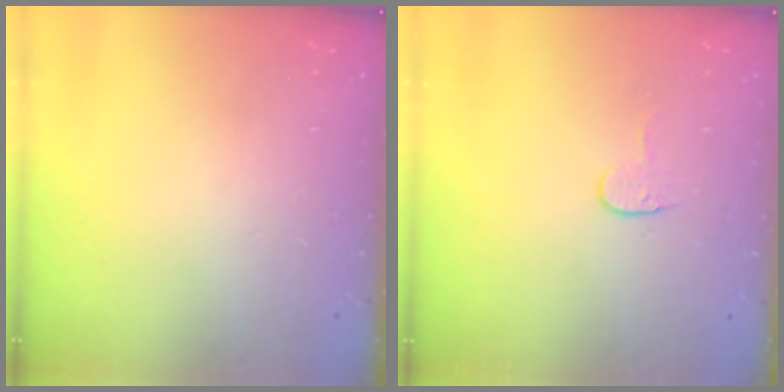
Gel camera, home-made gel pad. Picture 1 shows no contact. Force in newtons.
{"total": 3.8, "press": 3.7, "slide": 0.4}